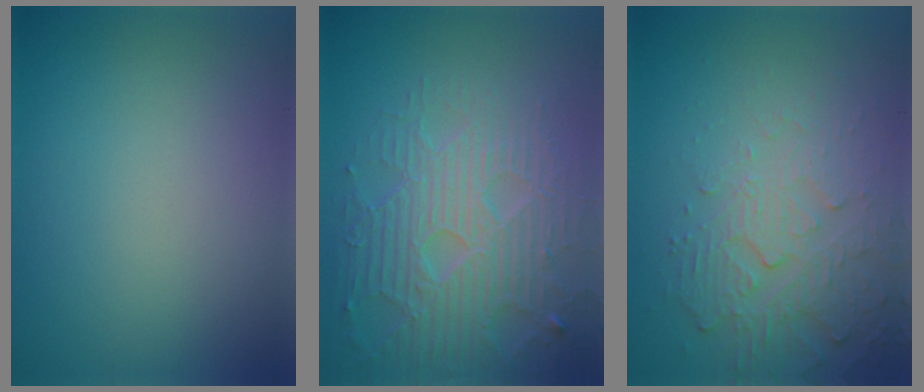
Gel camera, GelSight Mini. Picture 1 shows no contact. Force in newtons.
{"total": 7.0, "press": 5.7, "slide": 4.0}
{"total": 5.2, "press": 3.5, "slide": 3.9}